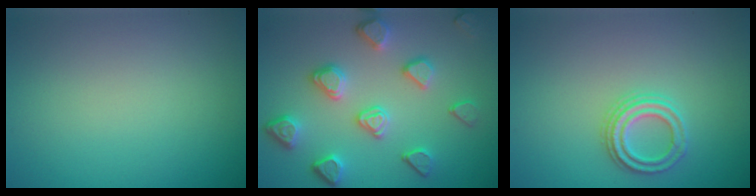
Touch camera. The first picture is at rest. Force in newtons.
{"total": 4.7, "press": 3.9, "slide": 2.6}
{"total": 2.3, "press": 2.2, "slide": 0.6}